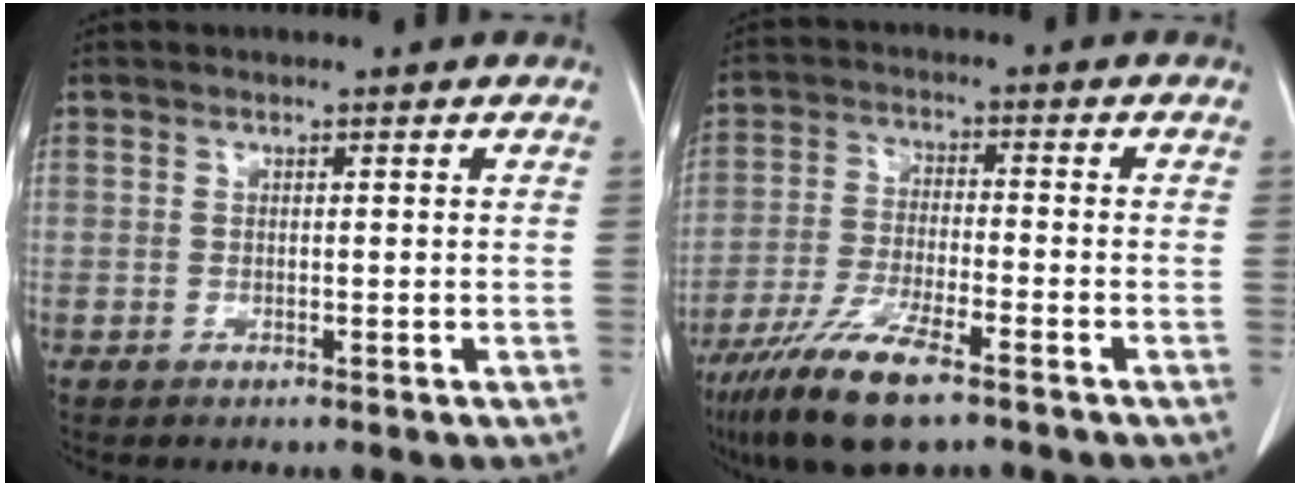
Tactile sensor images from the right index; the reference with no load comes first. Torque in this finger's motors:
{"motor_torque": [0.77, -0.75, 0.58, 0.19]}